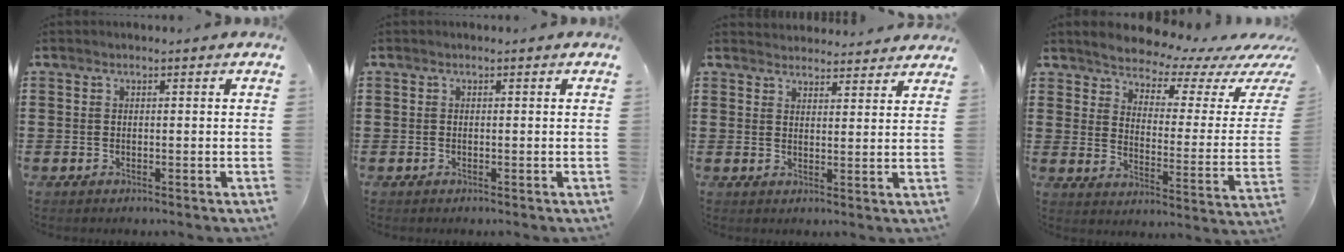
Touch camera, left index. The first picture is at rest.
{"total": 0.0}
{"total": 3.0, "force": [2.9, 0.3, -0.3], "torque": [0.003, -0.016, 0.053]}
{"total": 4.5, "force": [4.5, 0.5, 0.5], "torque": [-0.033, -0.044, 0.070]}